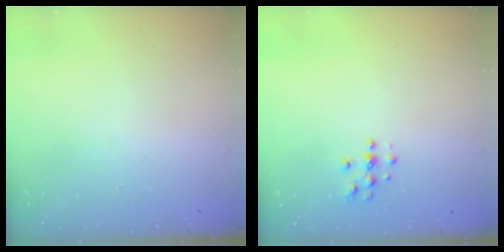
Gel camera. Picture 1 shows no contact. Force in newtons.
{"total": 3.8, "press": 3.8, "slide": 0.5}